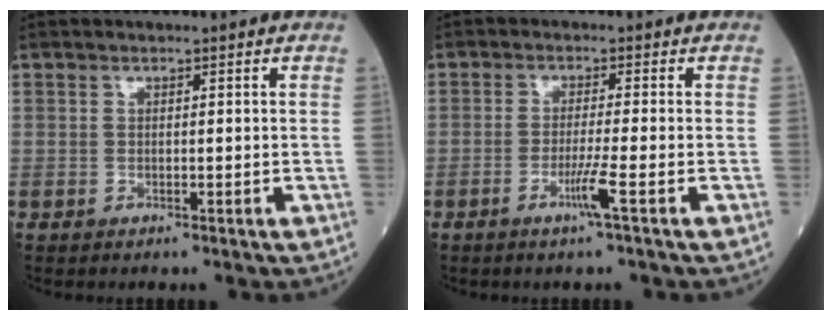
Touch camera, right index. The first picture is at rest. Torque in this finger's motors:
{"motor_torque": [0.52, -0.25, 0.30, 0.09]}